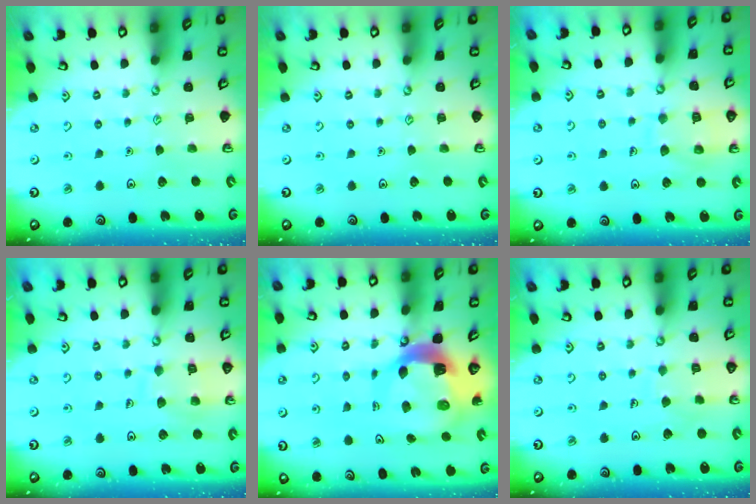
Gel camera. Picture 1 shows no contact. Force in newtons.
{"total": 0.0}
{"total": 9.1, "press": 9.0, "slide": 0.9}
{"total": 9.6, "press": 9.6, "slide": 0.9}
{"total": 9.5, "press": 9.4, "slide": 1.4}
{"total": 5.8, "press": 5.8, "slide": 0.4}